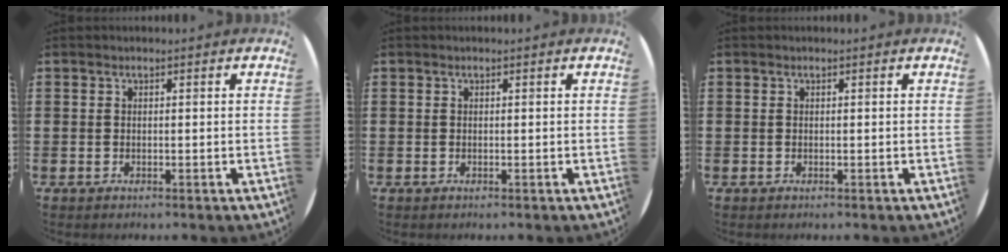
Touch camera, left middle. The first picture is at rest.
{"total": 0.0}
{"total": 0.0}